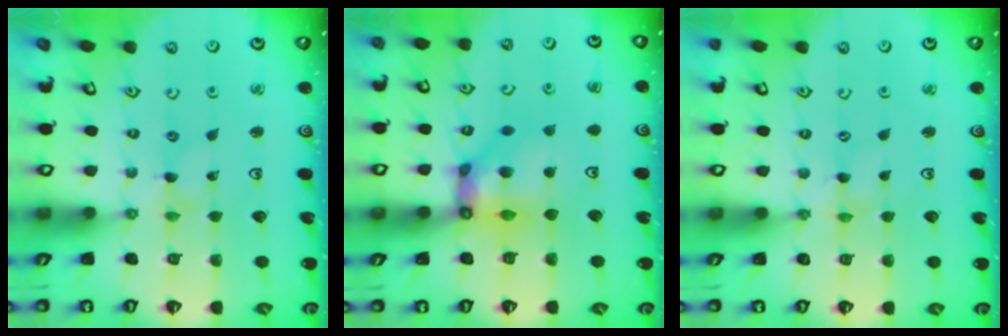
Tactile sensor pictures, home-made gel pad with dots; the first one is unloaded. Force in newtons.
{"total": 11.8, "press": 11.8, "slide": 1.0}
{"total": 0.0}